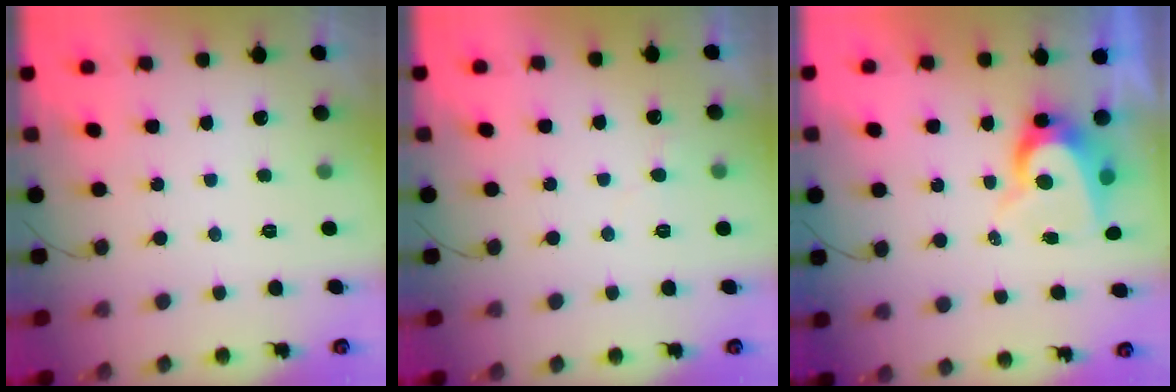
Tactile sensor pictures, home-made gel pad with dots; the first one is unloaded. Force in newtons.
{"total": 3.9, "press": 3.9, "slide": 0.2}
{"total": 7.7, "press": 7.7, "slide": 0.7}